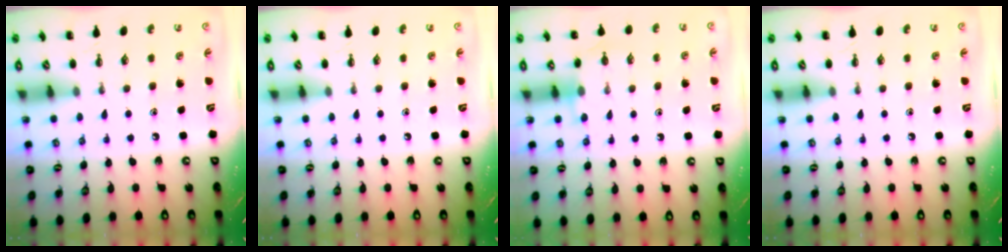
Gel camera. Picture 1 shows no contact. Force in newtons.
{"total": 0.0}
{"total": 5.2, "press": 5.0, "slide": 1.1}
{"total": 0.0}